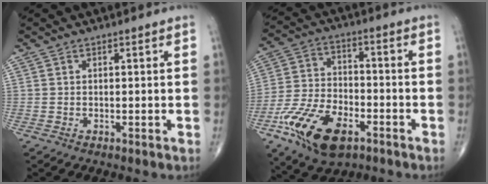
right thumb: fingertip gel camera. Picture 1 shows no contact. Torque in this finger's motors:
{"motor_torque": [2.77, 2.23, 1.14, -1.38, 0.43]}